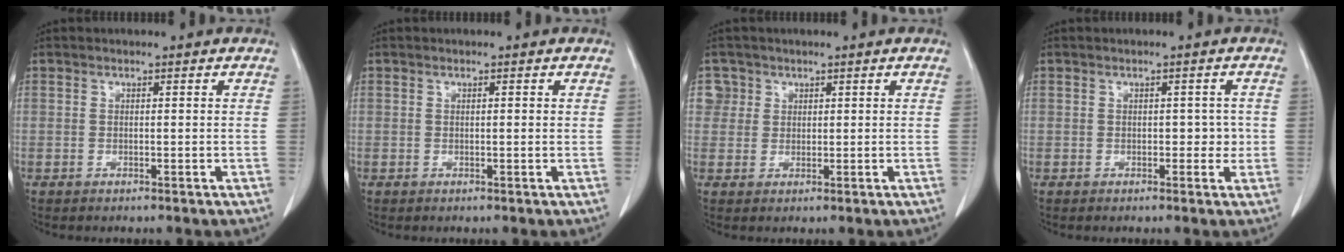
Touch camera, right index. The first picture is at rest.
{"total": 0.5, "force": [0.1, 0.1, 0.5], "torque": [-0.010, 0.000, 0.002]}
{"total": 2.6, "force": [1.1, 2.4, -0.3], "torque": [0.019, 0.006, 0.015]}
{"total": 2.2, "force": [-0.2, 1.4, 1.6], "torque": [-0.016, 0.011, -0.002]}